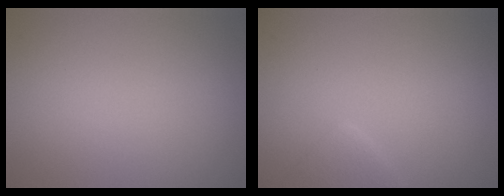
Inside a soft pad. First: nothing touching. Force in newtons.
{"total": 1.3, "press": 1.3, "slide": 0.0}